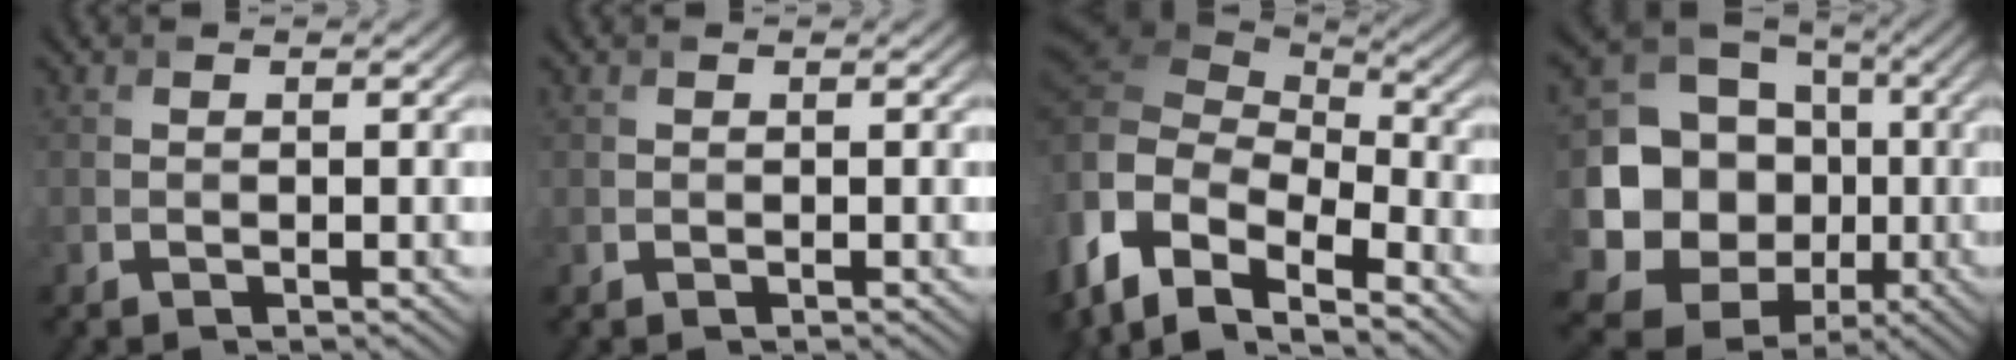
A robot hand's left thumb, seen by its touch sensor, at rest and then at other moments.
{"total": 0.0}
{"total": 13.2, "force": [-4.2, 8.3, 9.4], "torque": [-0.237, -0.027, -0.052]}
{"total": 21.2, "force": [-1.6, 18.9, 9.5], "torque": [-0.249, -0.006, -0.026]}